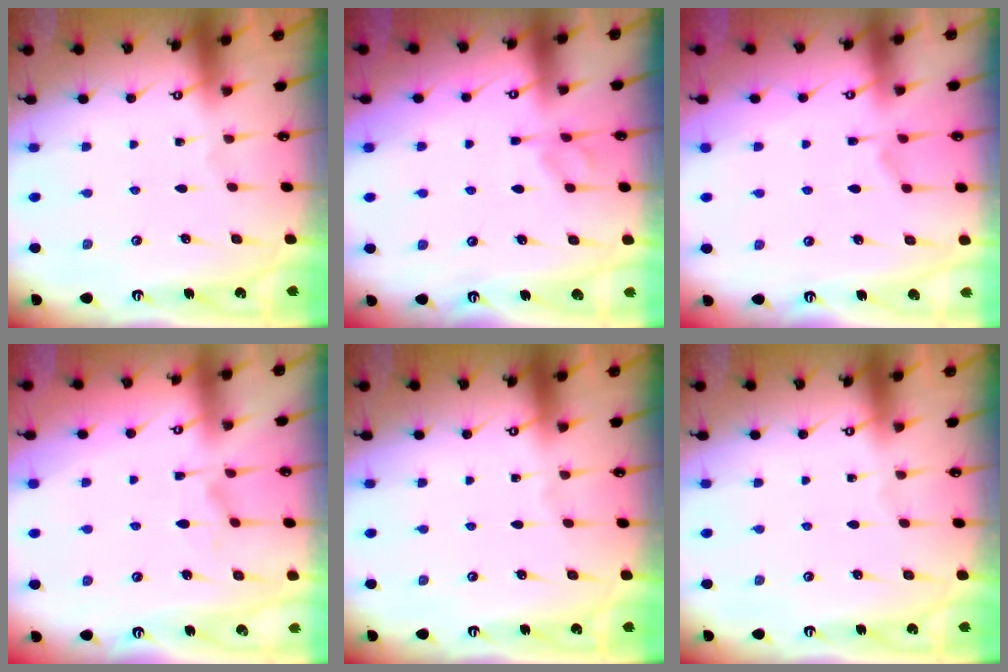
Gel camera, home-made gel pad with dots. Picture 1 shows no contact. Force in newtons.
{"total": 4.8, "press": 4.8, "slide": 0.8}
{"total": 1.6, "press": 0.9, "slide": 1.4}
{"total": 1.6, "press": 1.3, "slide": 0.9}
{"total": 0.0}
{"total": 0.0}